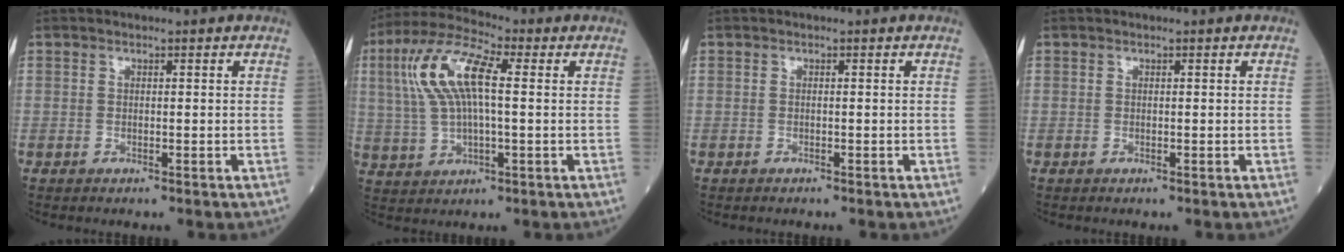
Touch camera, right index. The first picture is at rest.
{"total": 11.6, "force": [2.3, 3.4, 10.8], "torque": [-0.243, 0.025, 0.043]}
{"total": 0.0}
{"total": 0.0}